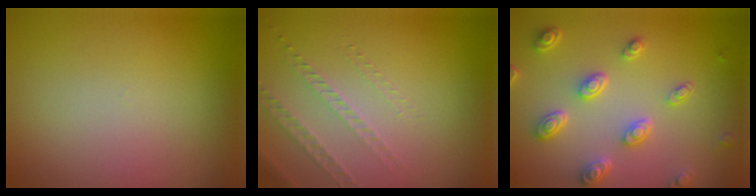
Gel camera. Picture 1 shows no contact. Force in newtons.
{"total": 1.4, "press": 1.0, "slide": 0.9}
{"total": 4.5, "press": 3.4, "slide": 3.0}